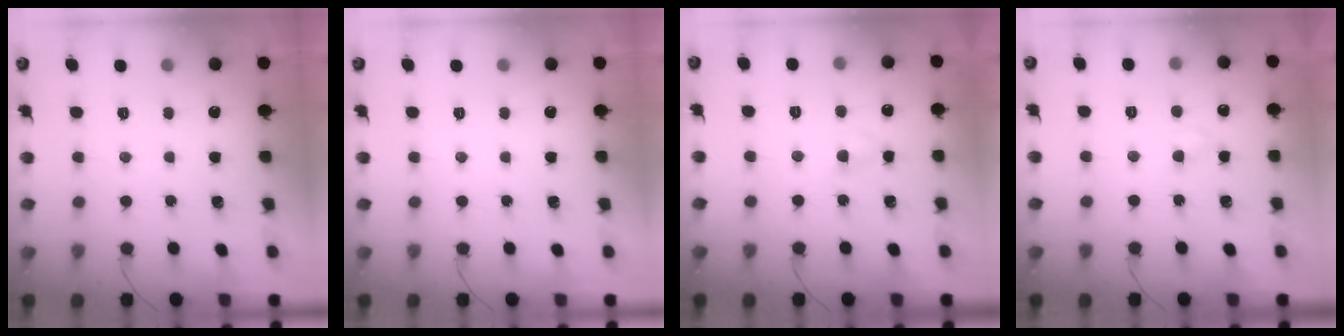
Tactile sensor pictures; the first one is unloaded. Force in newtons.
{"total": 0.0}
{"total": 3.3, "press": 3.1, "slide": 1.1}
{"total": 2.6, "press": 2.4, "slide": 1.0}